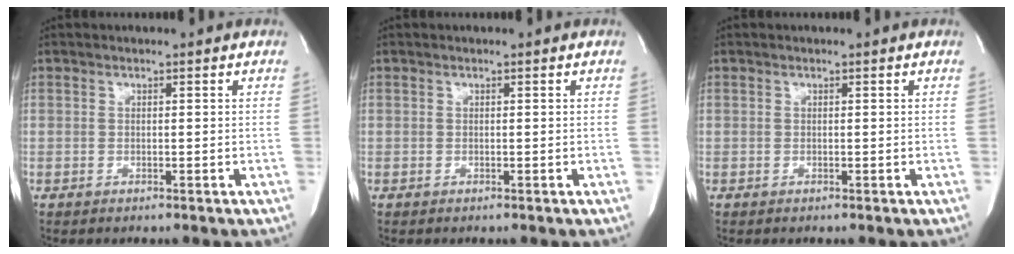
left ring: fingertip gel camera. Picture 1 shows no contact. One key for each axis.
{"total": 0.0}
{"total": 0.0}